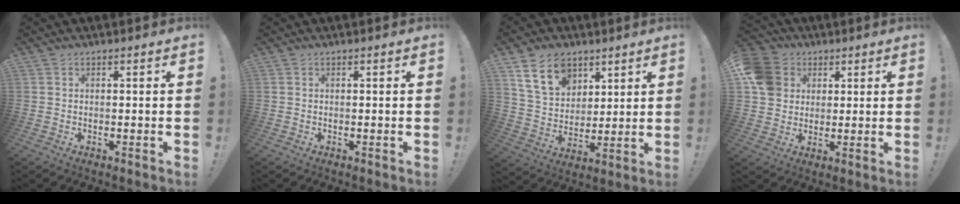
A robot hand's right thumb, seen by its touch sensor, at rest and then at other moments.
{"total": 0.0}
{"total": 14.7, "force": [7.8, 10.5, 6.6], "torque": [-0.103, -0.038, 0.152]}
{"total": 10.4, "force": [2.6, 9.3, 3.9], "torque": [-0.062, -0.004, 0.056]}